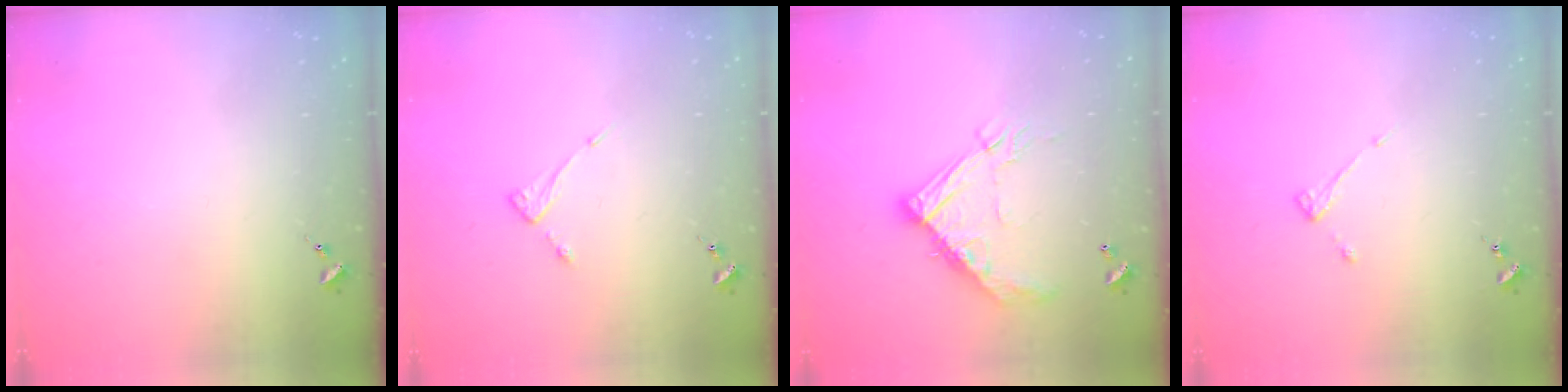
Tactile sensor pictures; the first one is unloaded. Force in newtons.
{"total": 3.9, "press": 3.9, "slide": 0.5}
{"total": 15.6, "press": 15.6, "slide": 1.2}
{"total": 2.9, "press": 2.9, "slide": 0.5}